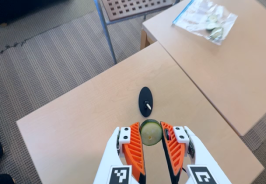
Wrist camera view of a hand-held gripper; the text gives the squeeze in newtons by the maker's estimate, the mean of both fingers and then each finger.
{"total": 11.0, "left": 11.2, "right": 10.7}